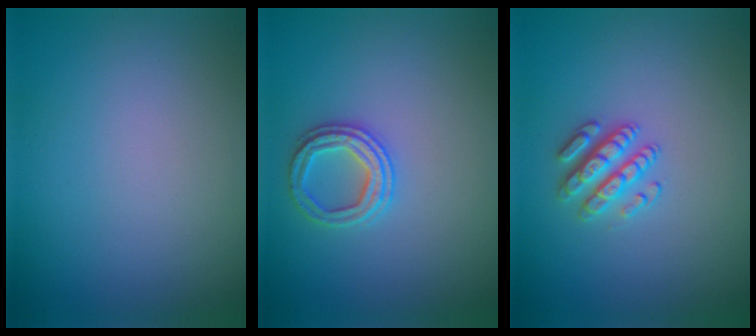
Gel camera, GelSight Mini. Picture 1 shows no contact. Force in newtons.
{"total": 2.4, "press": 2.4, "slide": 0.4}
{"total": 2.6, "press": 2.5, "slide": 0.7}